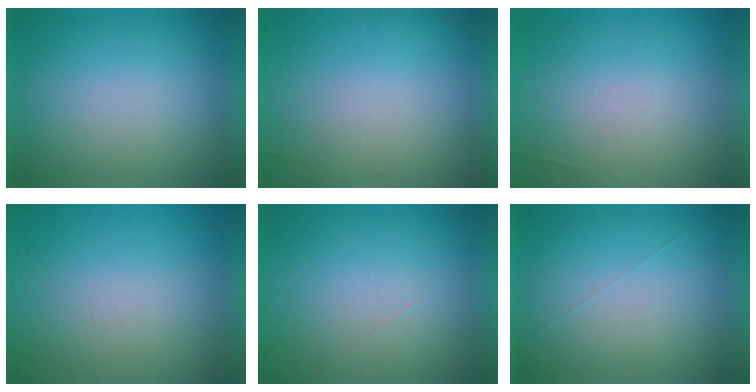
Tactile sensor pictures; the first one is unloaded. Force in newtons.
{"total": 5.8}
{"total": 6.8}
{"total": 5.6}
{"total": 1.2}
{"total": 1.0}